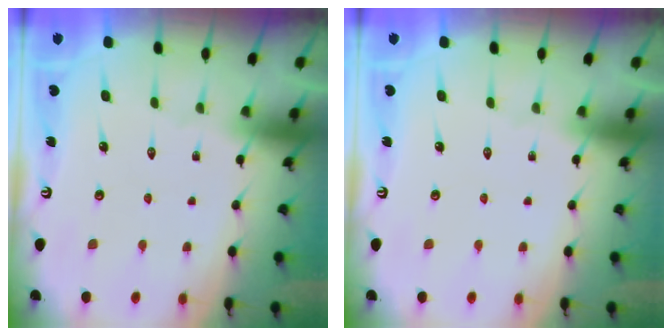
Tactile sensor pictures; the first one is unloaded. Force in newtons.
{"total": 0.0}